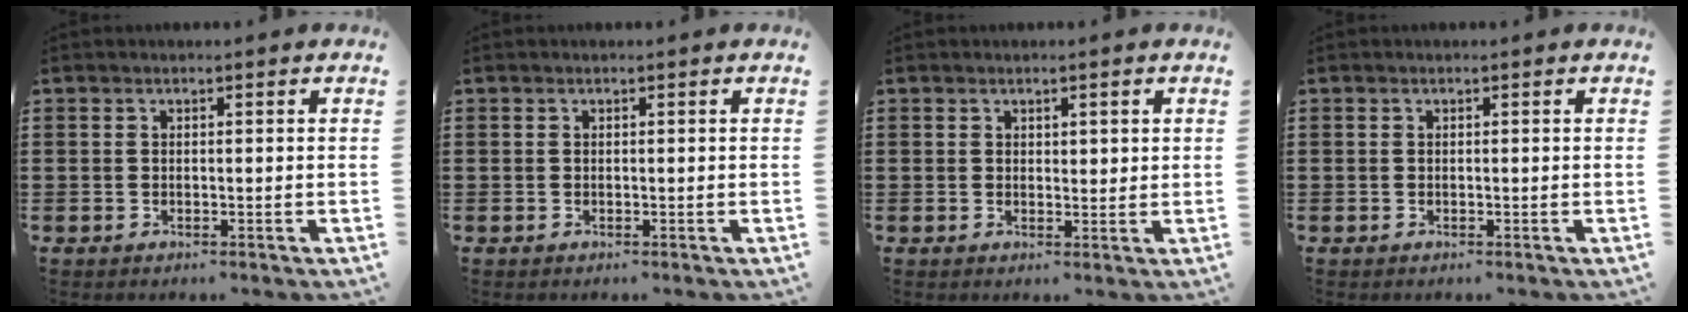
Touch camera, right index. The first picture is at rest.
{"total": 0.0}
{"total": 1.2, "force": [0.9, 0.6, 0.5], "torque": [-0.001, 0.001, 0.015]}
{"total": 0.0}